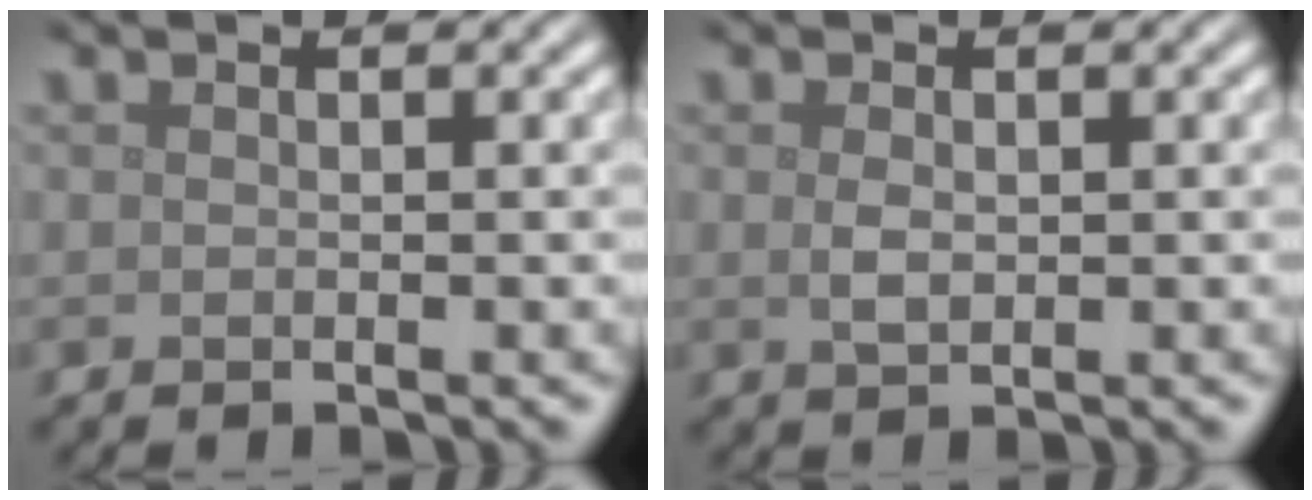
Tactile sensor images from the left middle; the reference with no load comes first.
{"total": 1.4, "force": [0.1, 0.9, 1.1], "torque": [-0.028, -0.001, 0.005]}